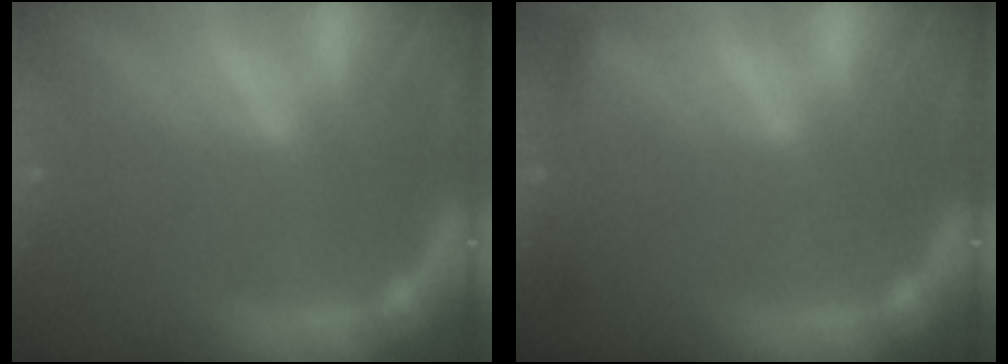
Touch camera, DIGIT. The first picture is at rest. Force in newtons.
{"total": 2.4}